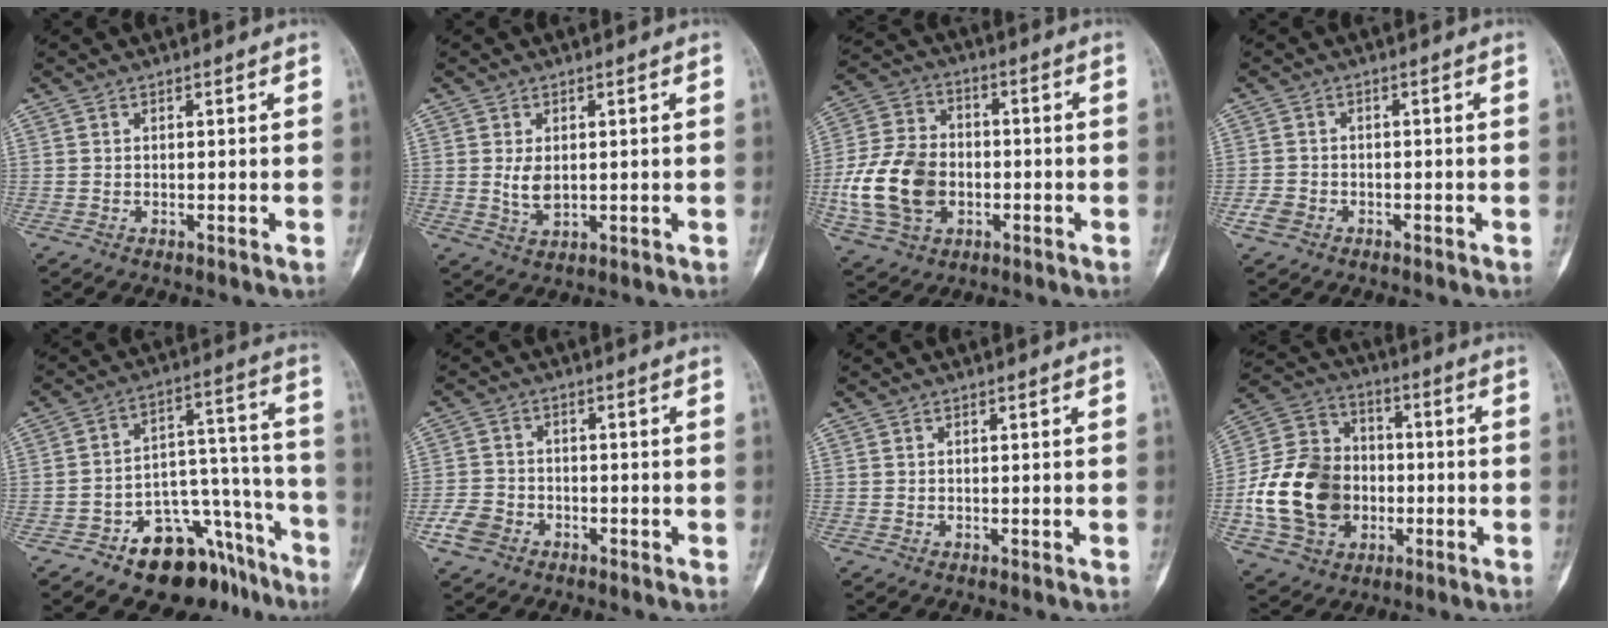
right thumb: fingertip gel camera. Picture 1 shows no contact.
{"total": 4.1, "force": [0.2, 2.7, 3.1], "torque": [-0.048, -0.008, 0.011]}
{"total": 16.9, "force": [-3.4, 12.4, 10.9], "torque": [-0.194, 0.016, -0.060]}
{"total": 3.2, "force": [-1.6, 2.5, 1.2], "torque": [-0.016, 0.013, -0.031]}
{"total": 18.4, "force": [-12.1, 9.9, 9.7], "torque": [-0.062, 0.132, -0.176]}
{"total": 5.4, "force": [-2.9, 4.1, 2.0], "torque": [-0.031, 0.020, -0.054]}
{"total": 0.0}
{"total": 20.0, "force": [-3.8, 15.8, 11.7], "torque": [-0.194, 0.029, -0.062]}